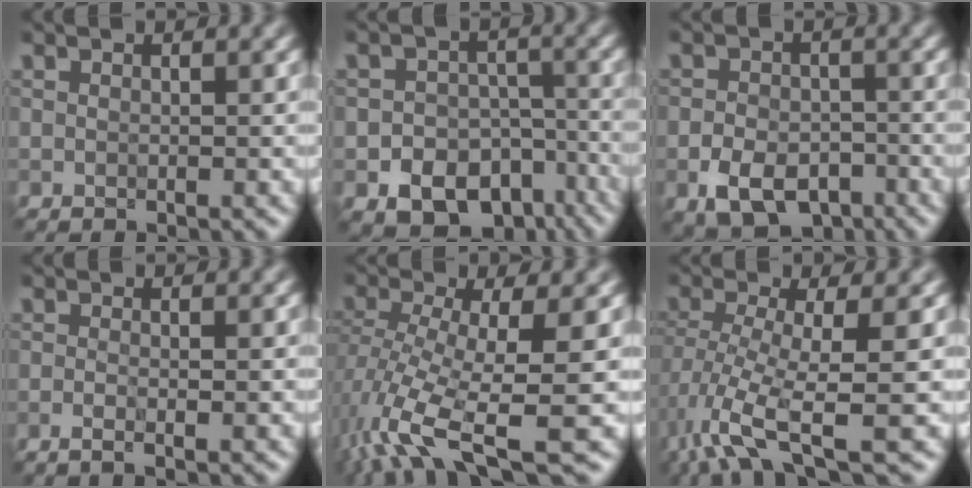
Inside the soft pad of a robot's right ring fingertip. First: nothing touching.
{"total": 10.9, "force": [-6.4, 8.1, 3.3], "torque": [-0.039, -0.017, -0.101]}
{"total": 5.9, "force": [-2.9, 3.9, 3.3], "torque": [-0.058, -0.008, -0.050]}
{"total": 1.5, "force": [-0.7, 0.5, 1.3], "torque": [-0.015, -0.006, -0.018]}
{"total": 8.8, "force": [-3.5, 2.6, 7.7], "torque": [-0.156, -0.008, -0.069]}
{"total": 6.9, "force": [-3.0, 1.8, 5.9], "torque": [-0.125, -0.005, -0.060]}